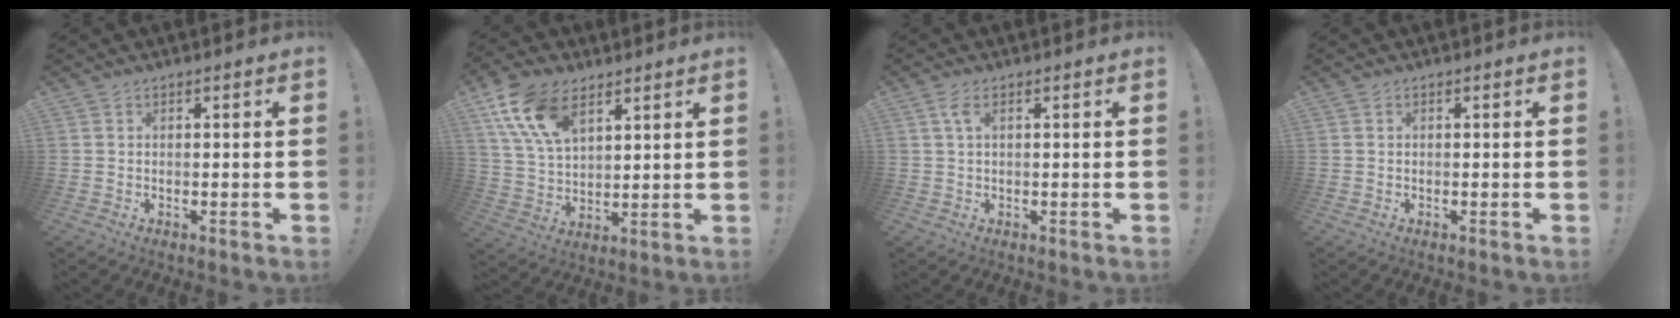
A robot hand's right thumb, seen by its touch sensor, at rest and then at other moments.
{"total": 15.4, "force": [8.5, 9.0, 9.2], "torque": [-0.178, -0.025, 0.161]}
{"total": 2.7, "force": [1.0, 0.9, 2.3], "torque": [-0.042, 0.000, 0.015]}
{"total": 0.0}